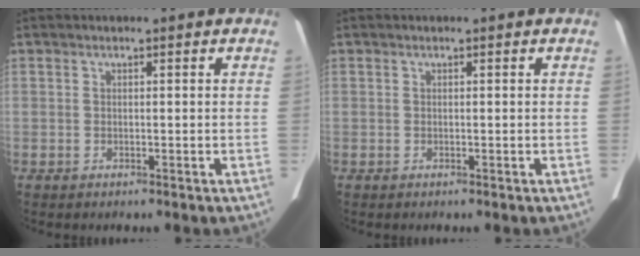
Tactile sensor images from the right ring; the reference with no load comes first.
{"total": 0.0}